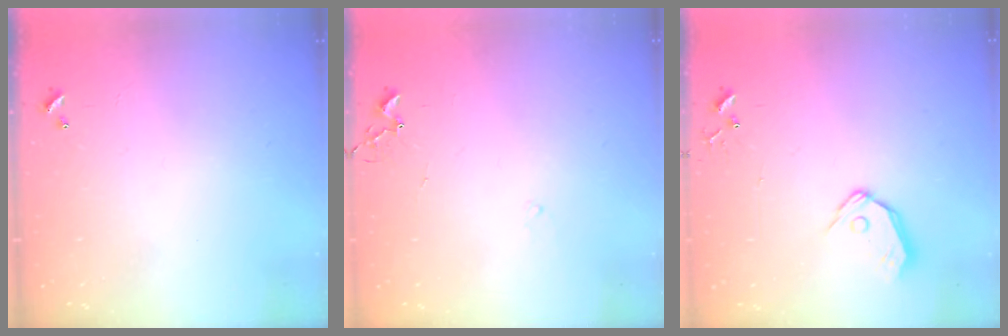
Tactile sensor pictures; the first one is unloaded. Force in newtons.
{"total": 6.5, "press": 6.5, "slide": 0.7}
{"total": 9.3, "press": 9.2, "slide": 1.2}